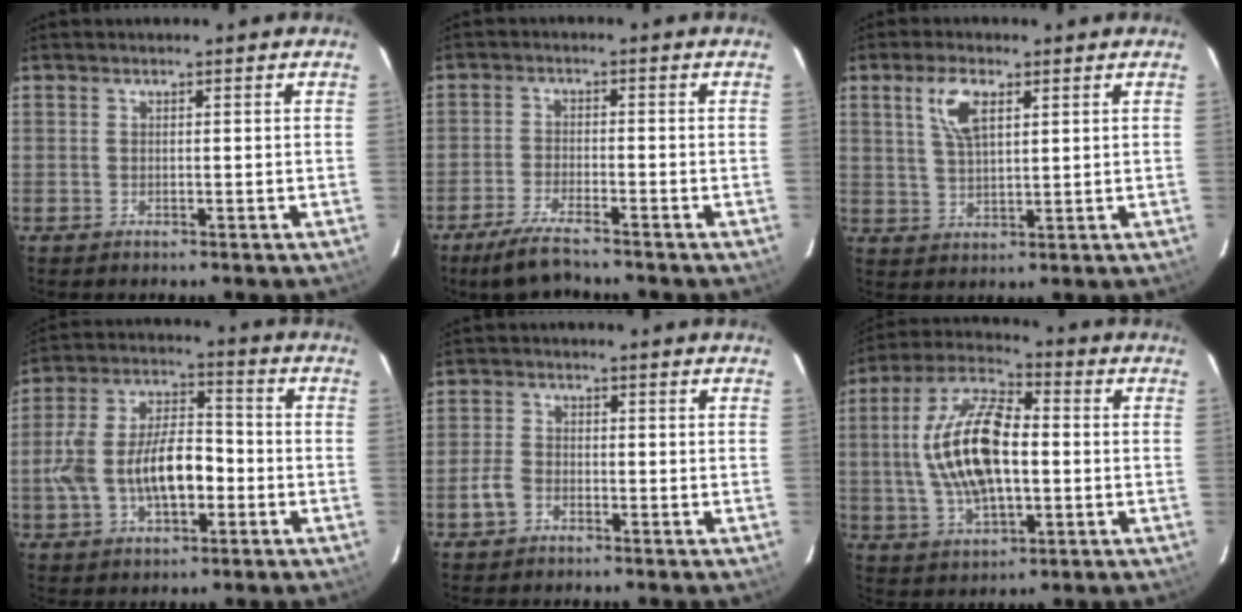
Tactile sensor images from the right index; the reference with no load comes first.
{"total": 7.0, "force": [-5.9, 1.1, 3.7], "torque": [-0.096, -0.014, -0.108]}
{"total": 6.3, "force": [2.8, 2.6, 5.0], "torque": [-0.098, 0.008, 0.058]}
{"total": 13.5, "force": [-3.2, 6.8, 11.2], "torque": [-0.229, 0.017, -0.049]}
{"total": 3.8, "force": [-2.0, 2.6, 1.8], "torque": [-0.046, 0.007, -0.038]}
{"total": 16.7, "force": [0.0, 7.7, 14.8], "torque": [-0.299, 0.012, 0.001]}